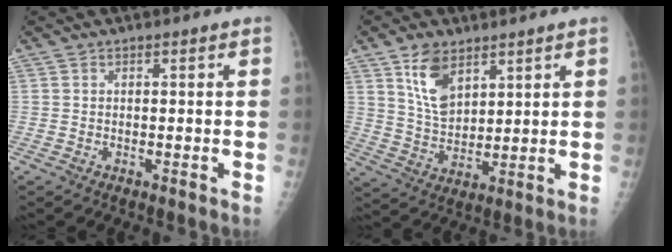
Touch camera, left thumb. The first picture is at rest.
{"total": 9.1, "force": [5.1, 5.3, 5.4], "torque": [-0.077, -0.032, 0.105]}